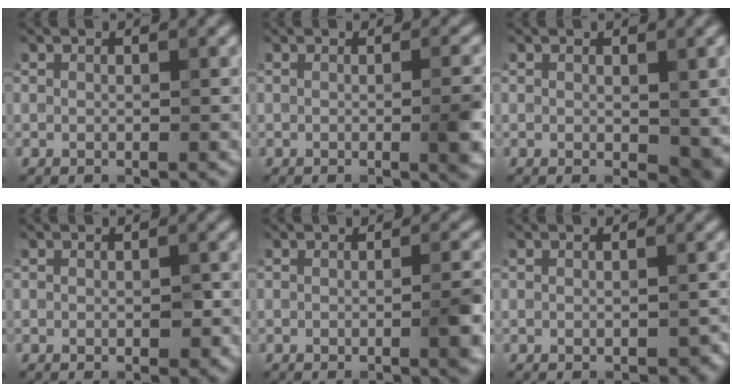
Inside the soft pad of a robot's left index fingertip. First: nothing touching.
{"total": 3.8, "force": [-0.4, 1.0, 3.6], "torque": [-0.040, -0.001, -0.007]}
{"total": 3.9, "force": [-0.1, 2.1, 3.3], "torque": [-0.042, -0.009, 0.002]}
{"total": 1.2, "force": [-0.2, 0.6, 1.0], "torque": [-0.013, -0.001, 0.000]}
{"total": 3.3, "force": [-0.5, 0.7, 3.2], "torque": [-0.036, 0.002, -0.009]}
{"total": 1.1, "force": [-0.5, 0.7, 0.6], "torque": [-0.014, -0.006, -0.003]}